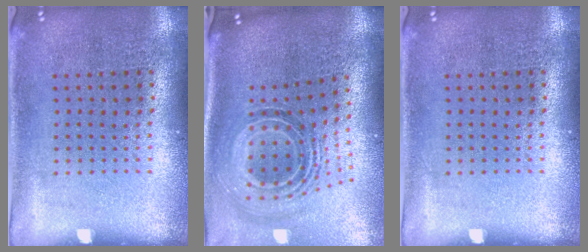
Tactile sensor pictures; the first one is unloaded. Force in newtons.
{"total": 1.9, "press": 1.3, "slide": 1.3}
{"total": 0.0}